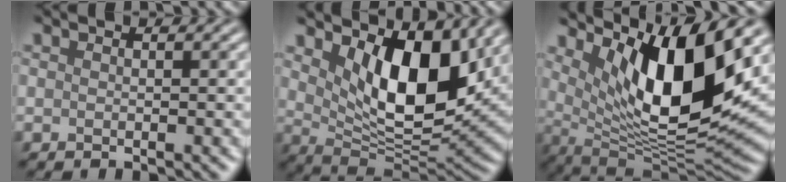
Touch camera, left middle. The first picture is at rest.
{"total": 9.3, "force": [3.3, 4.5, 7.4], "torque": [-0.122, -0.021, 0.054]}
{"total": 11.9, "force": [4.3, 3.9, 10.4], "torque": [-0.168, -0.019, 0.087]}